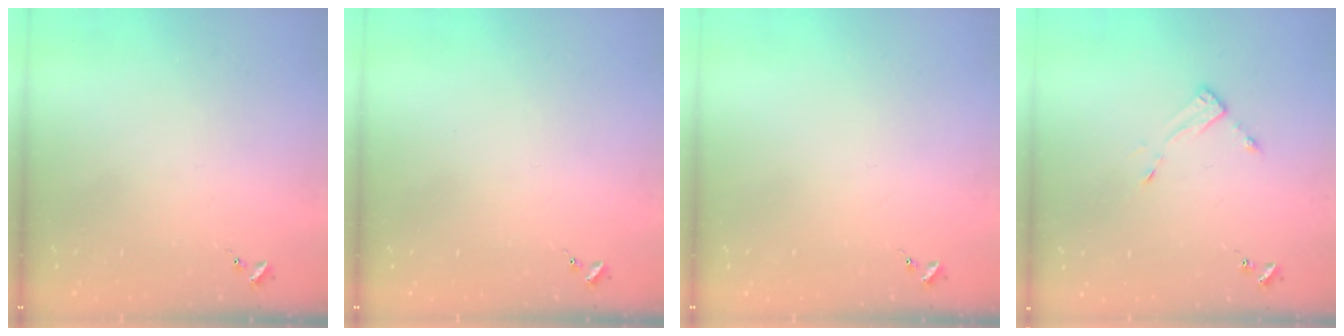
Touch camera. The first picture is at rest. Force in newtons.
{"total": 0.0}
{"total": 0.0}
{"total": 3.2, "press": 3.2, "slide": 0.3}